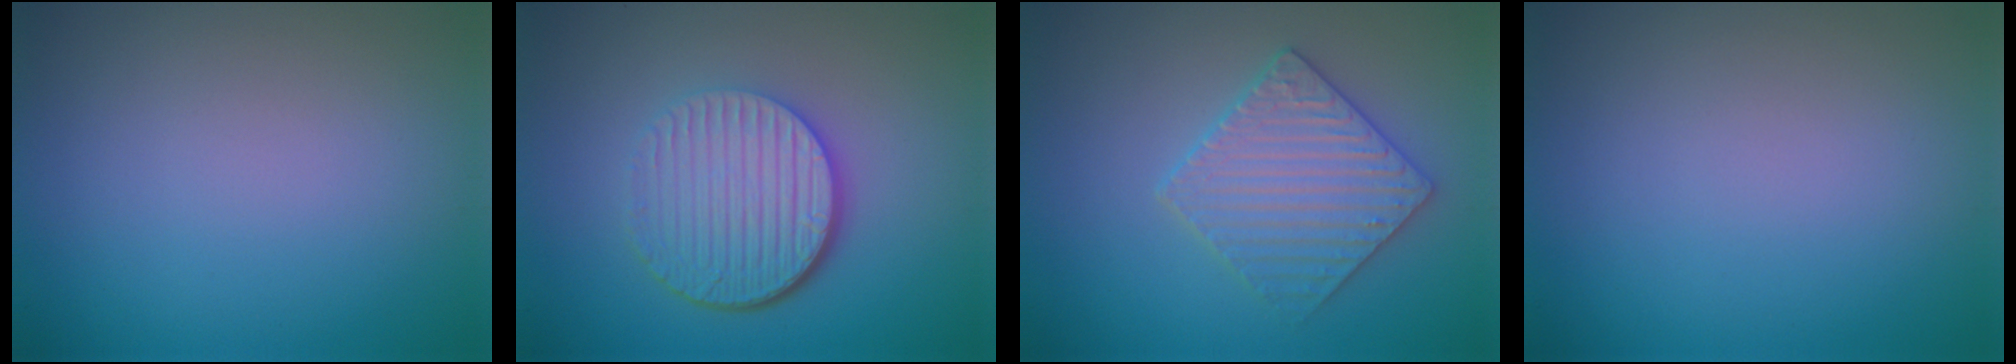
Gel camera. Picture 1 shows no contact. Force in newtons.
{"total": 6.1, "press": 4.2, "slide": 4.4}
{"total": 3.6, "press": 3.5, "slide": 1.1}
{"total": 0.0}